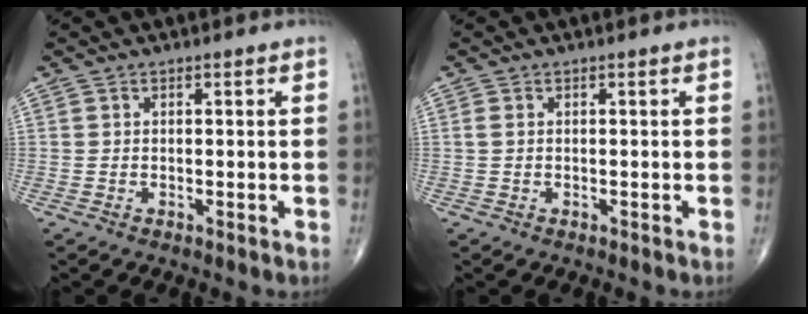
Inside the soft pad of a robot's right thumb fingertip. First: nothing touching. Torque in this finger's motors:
{"motor_torque": [-0.07, -0.09, 0.11, 0.03, -0.02]}